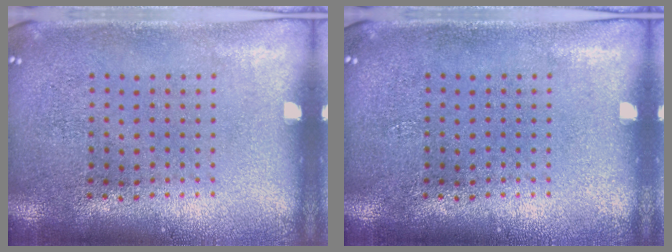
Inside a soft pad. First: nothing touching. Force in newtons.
{"total": 0.0}